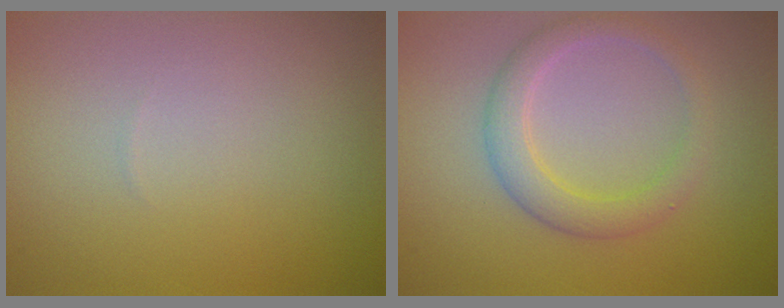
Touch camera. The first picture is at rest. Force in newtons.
{"total": 2.9, "press": 2.9, "slide": 0.4}